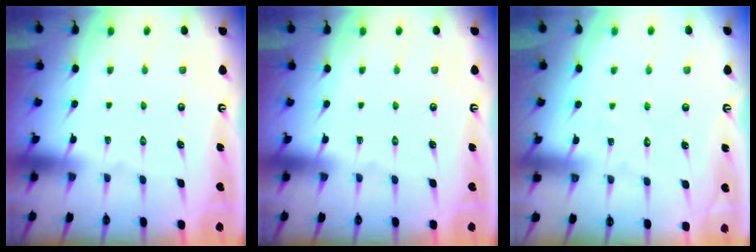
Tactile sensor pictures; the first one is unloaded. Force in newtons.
{"total": 0.0}
{"total": 3.3, "press": 3.3, "slide": 0.2}